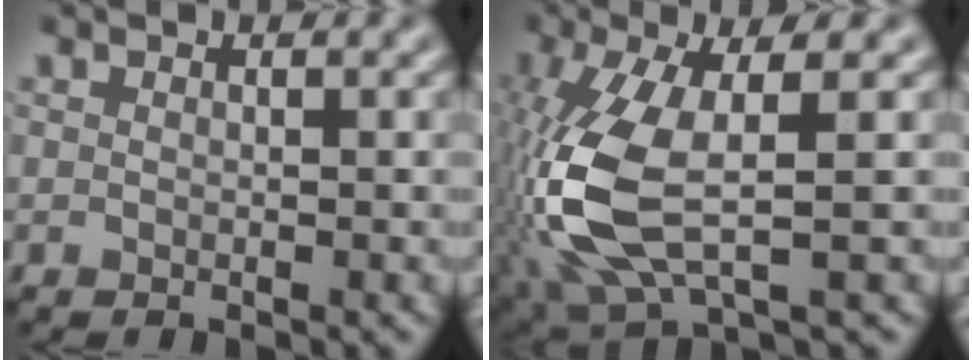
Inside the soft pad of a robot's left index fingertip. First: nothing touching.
{"total": 10.0, "force": [-1.3, 4.0, 9.1], "torque": [-0.228, -0.010, -0.027]}